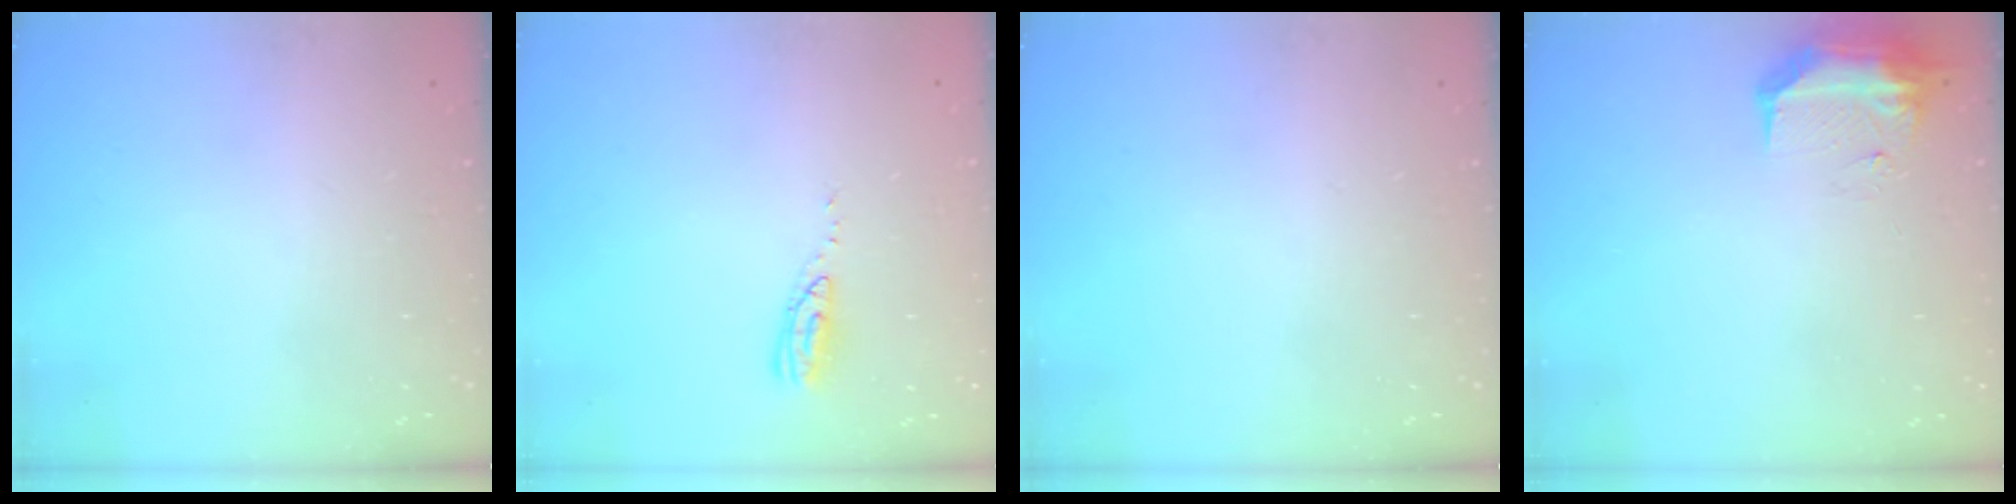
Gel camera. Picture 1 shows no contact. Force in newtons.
{"total": 6.5, "press": 6.5, "slide": 0.5}
{"total": 0.0}
{"total": 15.7, "press": 10.5, "slide": 11.7}